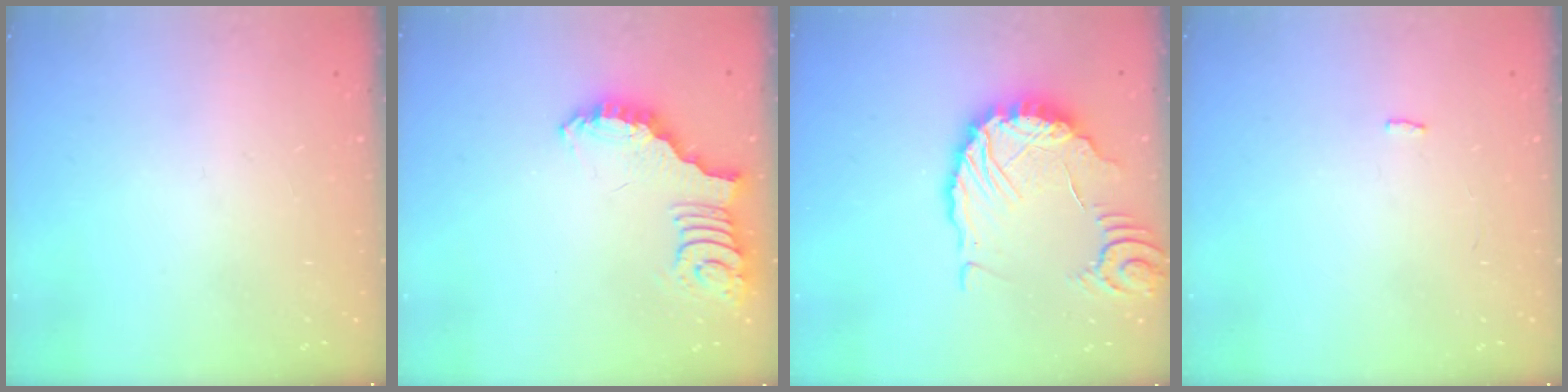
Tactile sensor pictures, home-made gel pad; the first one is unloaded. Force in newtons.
{"total": 2.4, "press": 2.4, "slide": 0.5}
{"total": 8.2, "press": 8.2, "slide": 1.1}
{"total": 2.0, "press": 2.0, "slide": 0.3}